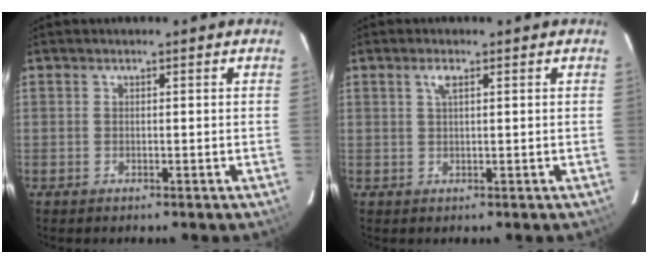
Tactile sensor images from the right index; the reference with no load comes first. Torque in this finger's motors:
{"motor_torque": [0.26, 0.10, 0.03, 0.03]}